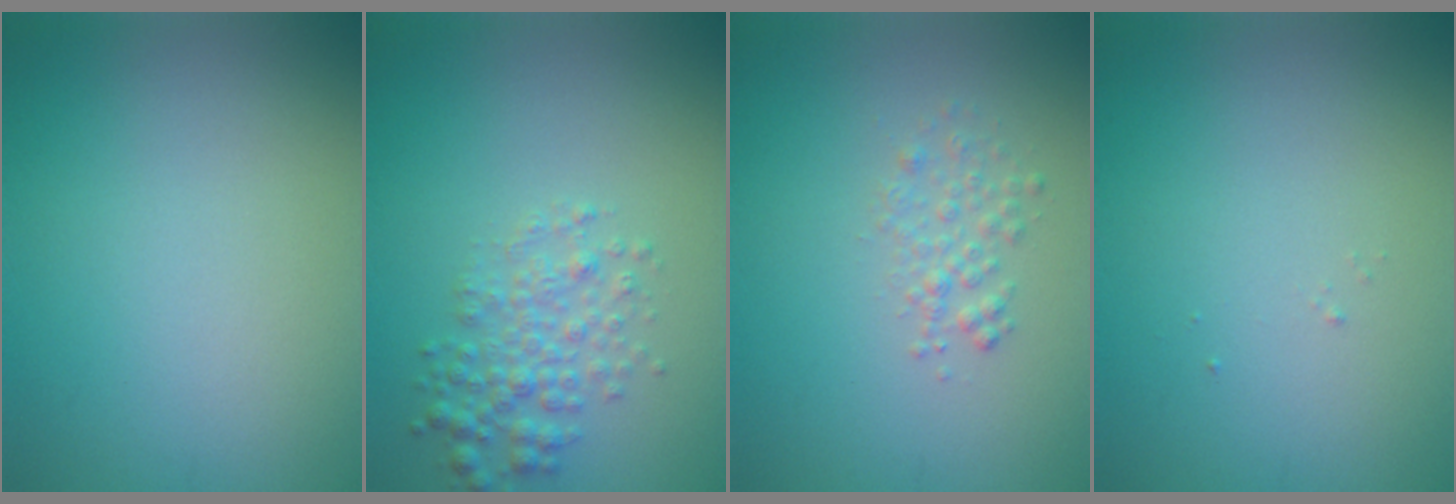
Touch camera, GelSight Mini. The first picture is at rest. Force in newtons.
{"total": 2.8, "press": 2.8, "slide": 0.1}
{"total": 1.6, "press": 1.6, "slide": 0.1}
{"total": 0.0}